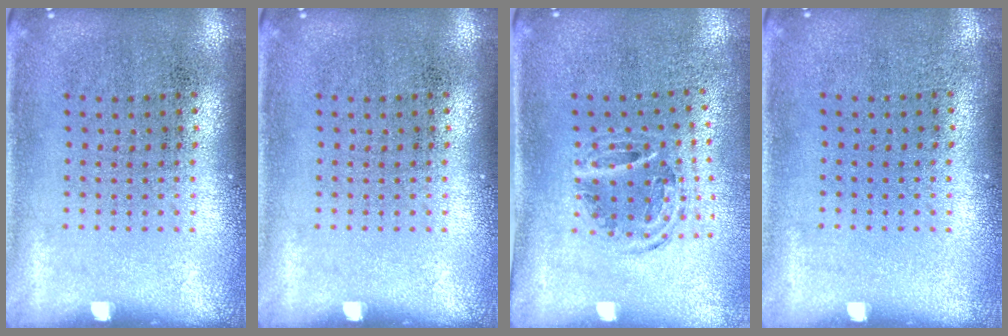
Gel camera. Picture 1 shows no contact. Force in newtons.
{"total": 0.0}
{"total": 0.9, "press": 0.9, "slide": 0.1}
{"total": 0.0}